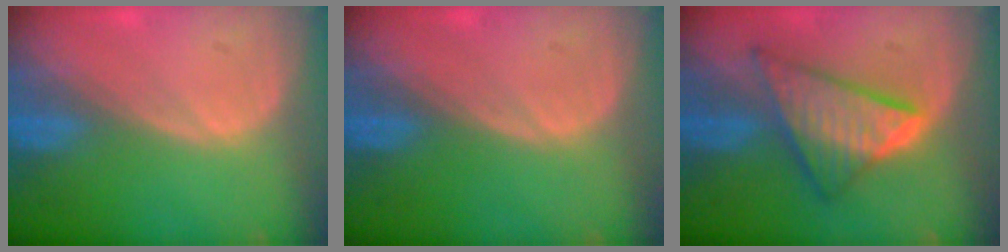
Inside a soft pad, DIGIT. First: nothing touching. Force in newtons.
{"total": 0.0}
{"total": 8.6, "press": 8.6, "slide": 0.5}